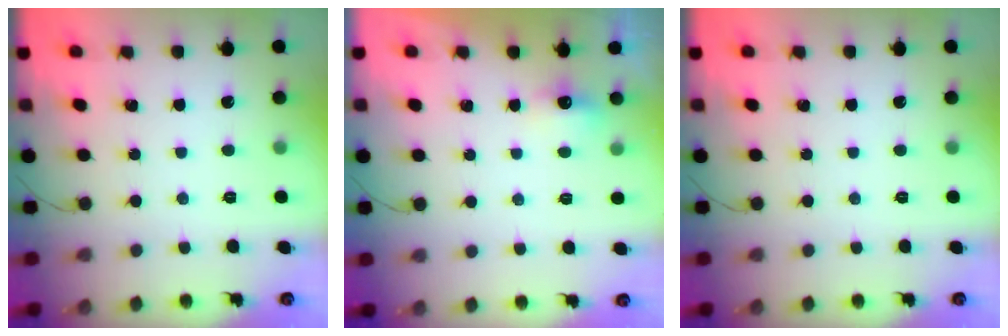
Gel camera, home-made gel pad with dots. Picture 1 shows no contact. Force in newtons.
{"total": 4.4, "press": 4.1, "slide": 1.6}
{"total": 0.0}